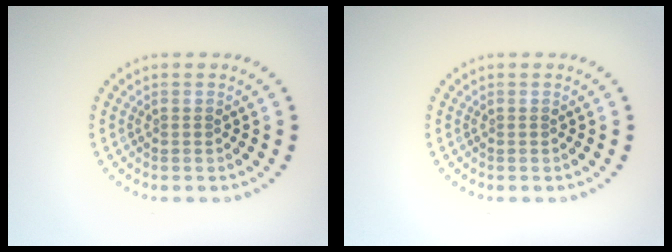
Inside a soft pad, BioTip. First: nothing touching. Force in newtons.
{"total": 0.0}